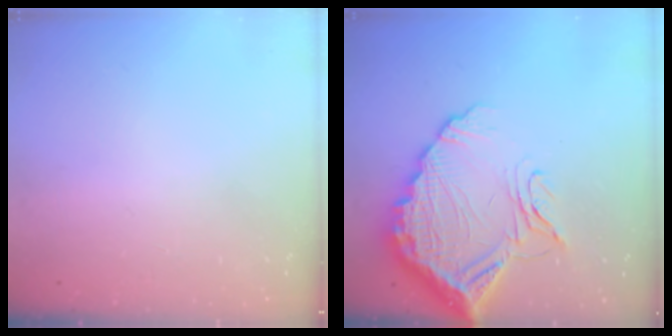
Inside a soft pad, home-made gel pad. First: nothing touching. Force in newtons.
{"total": 18.6, "press": 18.6, "slide": 1.7}